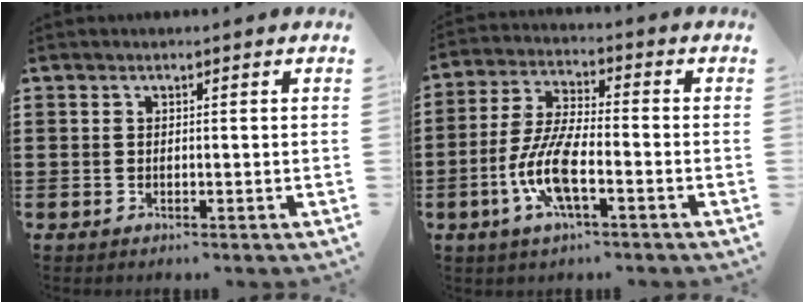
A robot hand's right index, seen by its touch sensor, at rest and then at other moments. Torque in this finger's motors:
{"motor_torque": [2.03, 0.11, 0.50, 0.21]}